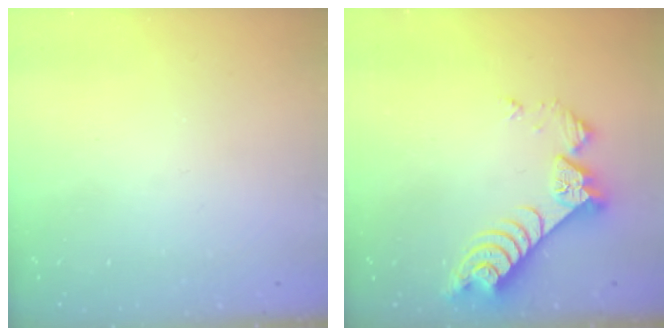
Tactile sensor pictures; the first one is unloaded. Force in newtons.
{"total": 8.0, "press": 8.0, "slide": 0.8}